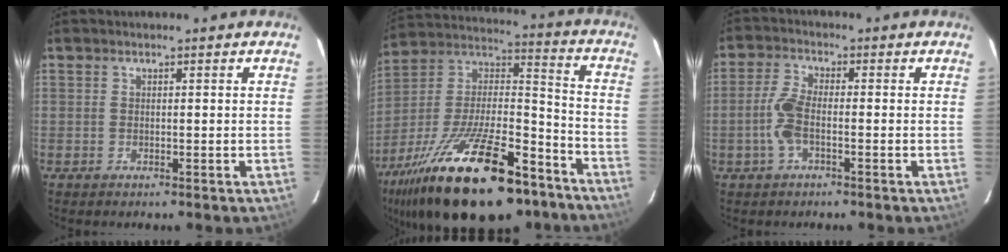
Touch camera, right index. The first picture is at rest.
{"total": 32.5, "force": [-21.0, 12.1, 21.7], "torque": [-0.398, -0.019, -0.320]}
{"total": 5.4, "force": [-1.6, 2.0, 4.8], "torque": [-0.110, 0.006, -0.035]}